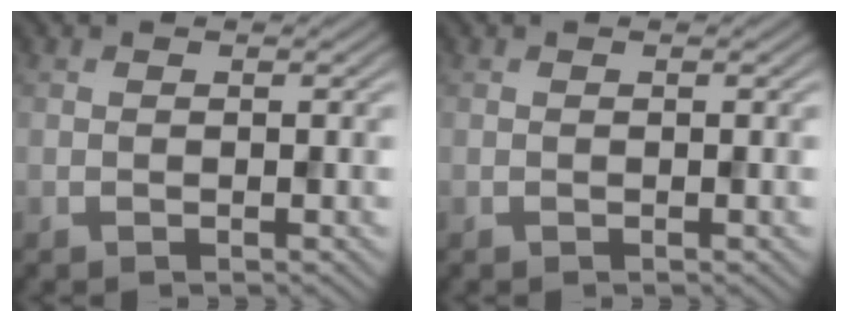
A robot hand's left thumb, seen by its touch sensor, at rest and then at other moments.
{"total": 0.0}